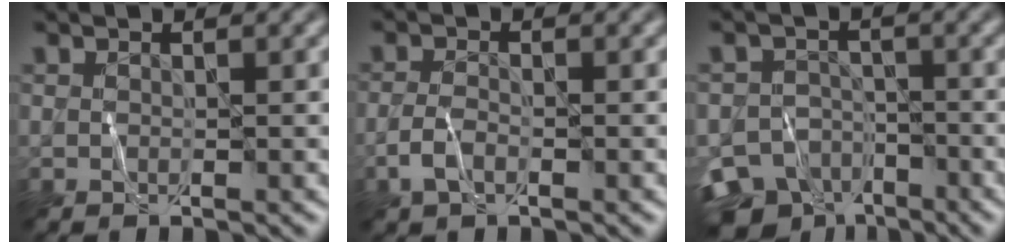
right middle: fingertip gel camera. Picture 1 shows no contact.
{"total": 2.0, "force": [-0.9, 1.0, 1.5], "torque": [-0.032, 0.002, -0.024]}
{"total": 9.5, "force": [-7.1, 5.8, 2.8], "torque": [-0.035, -0.017, -0.116]}